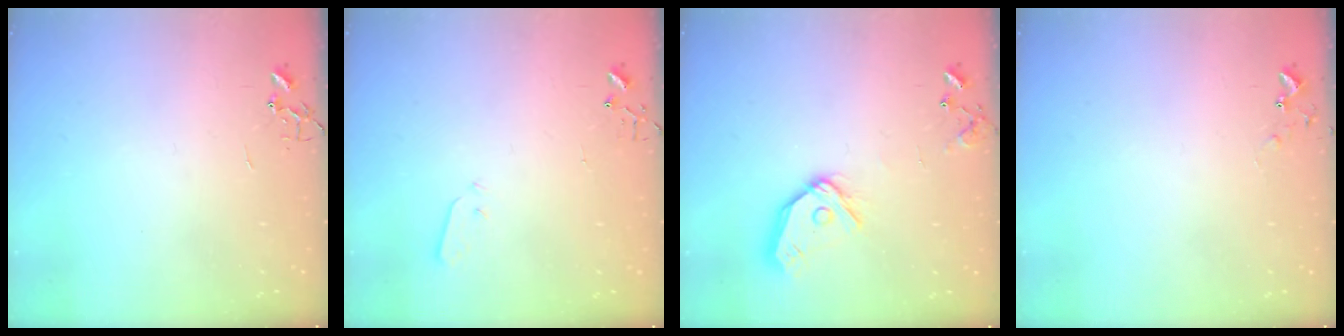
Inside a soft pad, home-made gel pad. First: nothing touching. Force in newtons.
{"total": 3.1, "press": 3.1, "slide": 0.7}
{"total": 13.4, "press": 13.2, "slide": 1.8}
{"total": 5.0, "press": 5.0, "slide": 0.5}